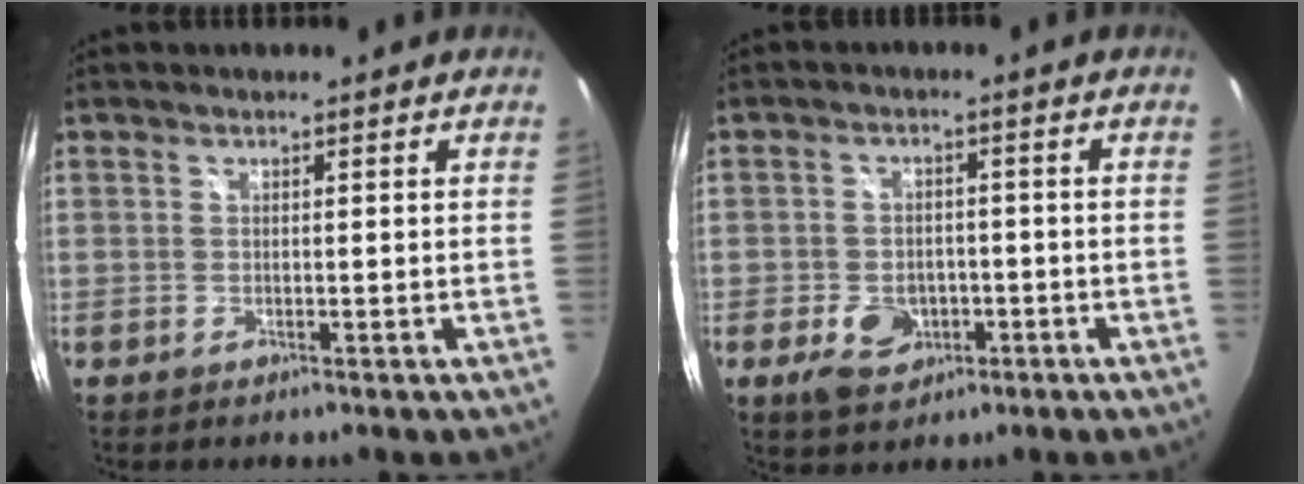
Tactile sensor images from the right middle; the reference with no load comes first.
{"total": 6.7, "force": [-3.0, 5.0, 3.5], "torque": [-0.083, 0.003, -0.040]}